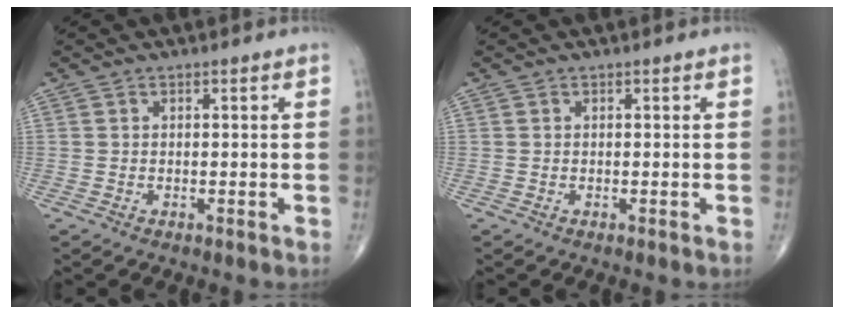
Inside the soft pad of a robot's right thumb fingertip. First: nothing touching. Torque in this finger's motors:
{"motor_torque": [-0.03, 0.03, -0.07, -0.05, 0.00]}